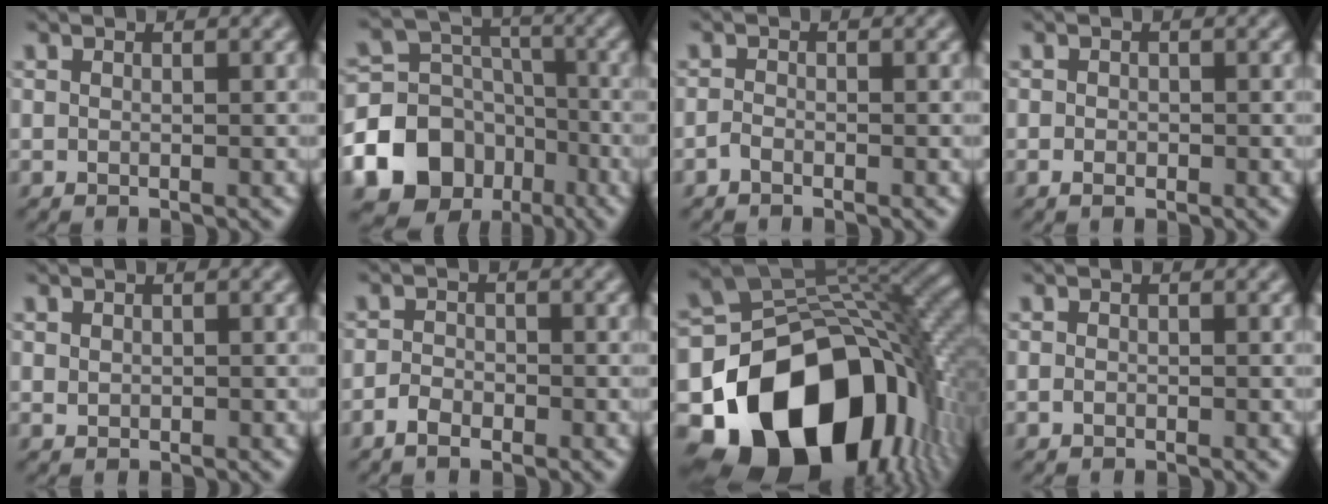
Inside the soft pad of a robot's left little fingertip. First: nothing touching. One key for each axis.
{"total": 17.8, "fx": -8.6, "fy": 14.8, "fz": 5.0, "tx": -0.119, "ty": -0.050, "tz": -0.157}
{"total": 0.9, "fx": -0.7, "fy": 0.5, "fz": 0.4, "tx": -0.011, "ty": 0.001, "tz": -0.015}
{"total": 1.0, "fx": -0.4, "fy": 0.8, "fz": 0.6, "tx": -0.008, "ty": -0.003, "tz": -0.008}
{"total": 0.5, "fx": 0.2, "fy": 0.4, "fz": 0.2, "tx": -0.005, "ty": -0.002, "tz": 0.007}
{"total": 2.0, "fx": -1.3, "fy": 1.1, "fz": 1.0, "tx": -0.015, "ty": 0.004, "tz": -0.028}
{"total": 18.5, "fx": -7.7, "fy": 12.6, "fz": 11.1, "tx": -0.192, "ty": -0.032, "tz": -0.118}
{"total": 0.5, "fx": -0.2, "fy": 0.4, "fz": 0.2, "tx": -0.003, "ty": -0.002, "tz": -0.005}